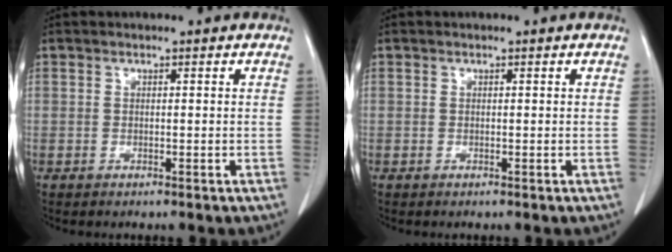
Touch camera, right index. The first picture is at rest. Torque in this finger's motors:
{"motor_torque": [-0.04, 0.01, 0.02, 0.01]}